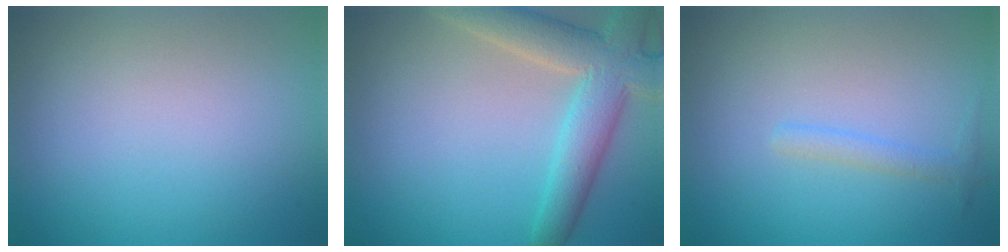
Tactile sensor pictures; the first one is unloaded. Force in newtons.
{"total": 6.3, "press": 6.3, "slide": 0.5}
{"total": 1.2, "press": 1.2, "slide": 0.0}